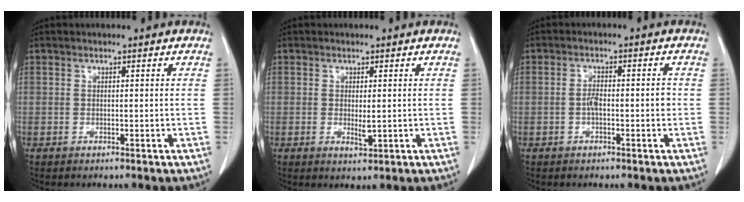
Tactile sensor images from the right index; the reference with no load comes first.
{"total": 1.9, "force": [-0.1, 0.5, 1.8], "torque": [-0.034, -0.006, 0.003]}
{"total": 3.4, "force": [-0.6, 1.1, 3.1], "torque": [-0.057, 0.006, -0.008]}